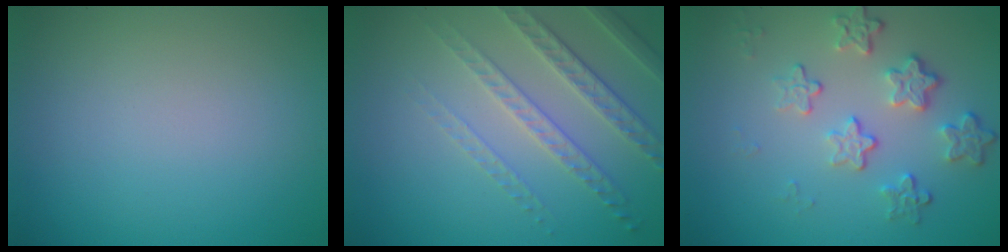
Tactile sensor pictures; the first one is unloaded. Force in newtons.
{"total": 5.0, "press": 3.3, "slide": 3.7}
{"total": 4.4, "press": 3.1, "slide": 3.1}